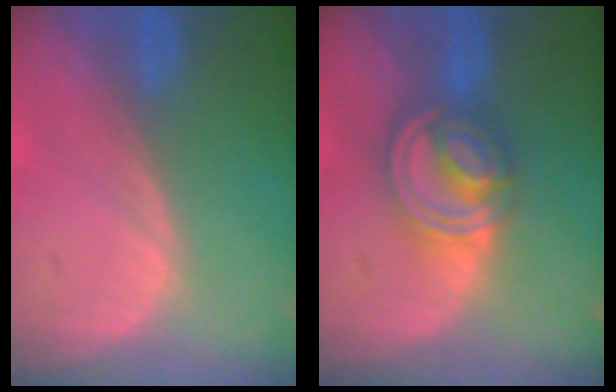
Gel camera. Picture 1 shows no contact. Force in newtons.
{"total": 7.9, "press": 6.7, "slide": 4.1}